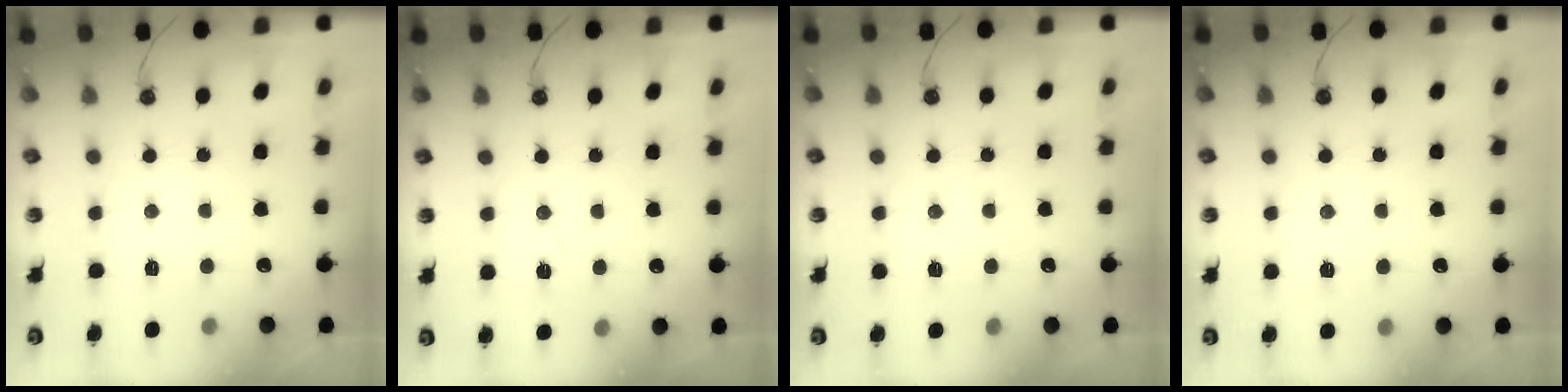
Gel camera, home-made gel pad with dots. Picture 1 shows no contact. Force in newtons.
{"total": 3.6, "press": 2.5, "slide": 2.6}
{"total": 4.3, "press": 4.2, "slide": 0.5}
{"total": 3.4, "press": 2.8, "slide": 1.8}